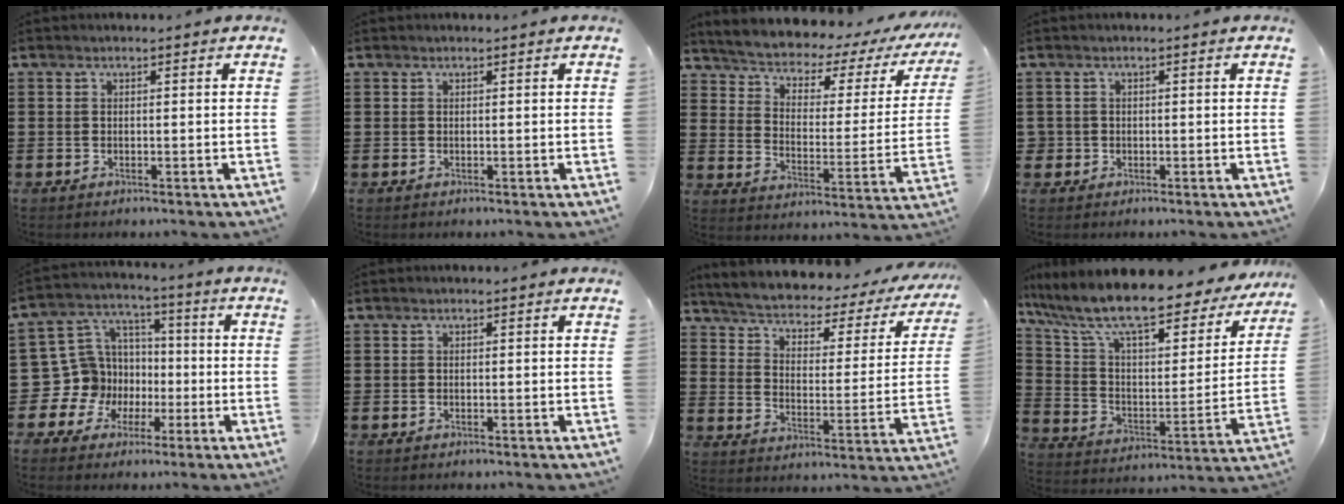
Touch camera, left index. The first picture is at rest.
{"total": 0.0}
{"total": 2.9, "force": [2.6, 0.8, 1.1], "torque": [-0.043, -0.034, 0.032]}
{"total": 1.2, "force": [-0.4, 1.1, 0.0], "torque": [-0.006, 0.004, -0.011]}
{"total": 11.0, "force": [-2.7, 10.5, 1.8], "torque": [-0.104, 0.001, -0.041]}
{"total": 0.0}
{"total": 2.6, "force": [2.2, 0.7, 1.4], "torque": [-0.044, -0.027, 0.025]}
{"total": 11.8, "force": [9.2, 2.3, 6.9], "torque": [-0.166, -0.063, 0.153]}